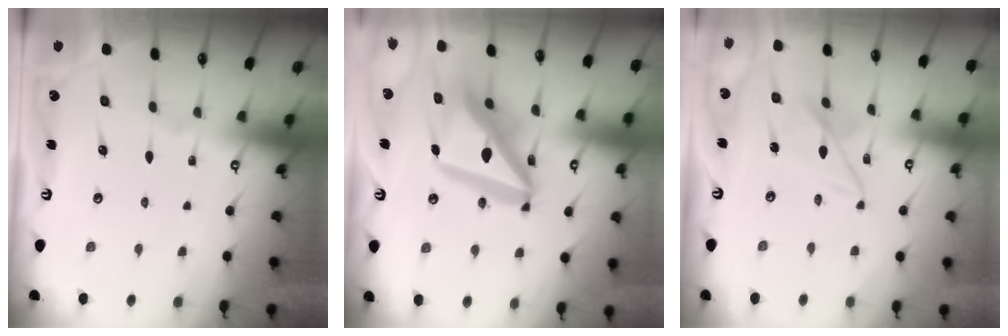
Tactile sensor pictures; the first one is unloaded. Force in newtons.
{"total": 18.5, "press": 18.4, "slide": 2.2}
{"total": 6.9, "press": 6.9, "slide": 0.4}